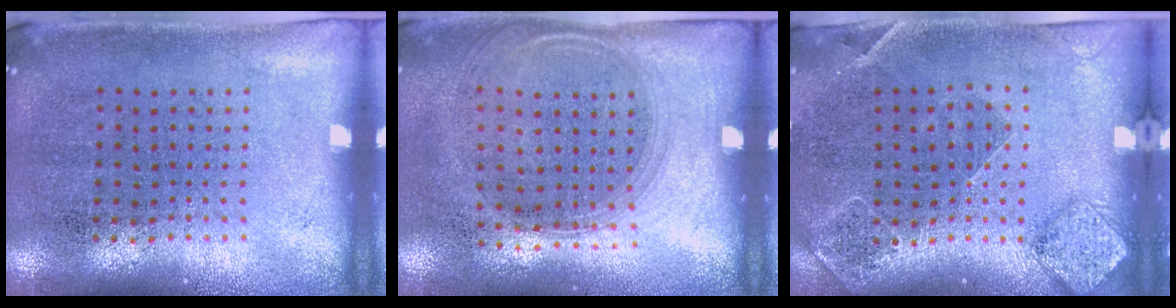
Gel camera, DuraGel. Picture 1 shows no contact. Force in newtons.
{"total": 1.4, "press": 1.2, "slide": 0.7}
{"total": 1.6, "press": 1.5, "slide": 0.3}